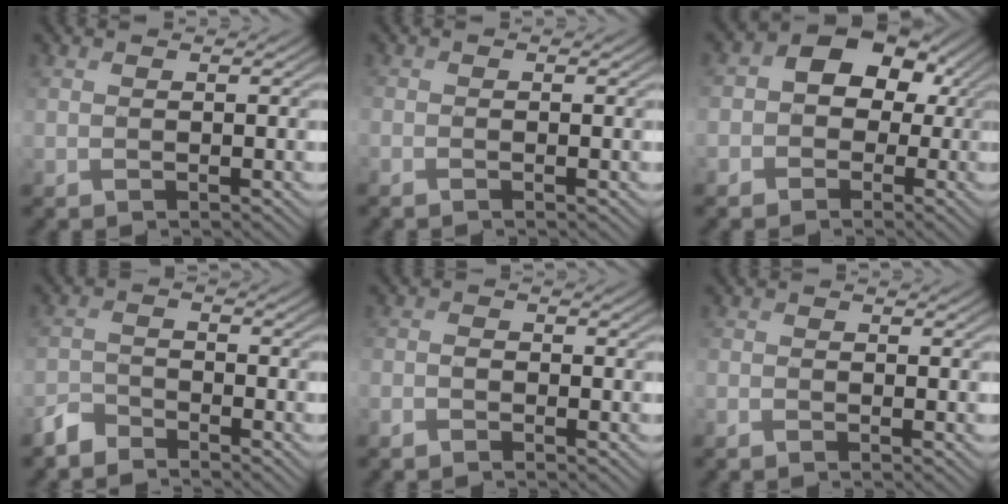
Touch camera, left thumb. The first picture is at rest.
{"total": 0.9, "force": [-0.6, 0.2, 0.6], "torque": [-0.016, -0.003, -0.015]}
{"total": 8.5, "force": [0.2, 7.1, 4.6], "torque": [-0.091, 0.014, -0.023]}
{"total": 3.4, "force": [-3.2, 0.9, 0.8], "torque": [-0.017, -0.004, -0.078]}
{"total": 1.9, "force": [-1.6, 0.8, 0.8], "torque": [-0.015, 0.001, -0.037]}
{"total": 1.4, "force": [-1.2, 0.3, 0.6], "torque": [-0.014, -0.004, -0.027]}